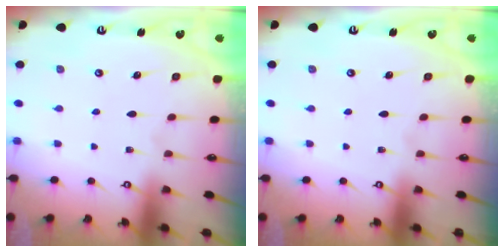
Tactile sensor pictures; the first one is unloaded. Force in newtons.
{"total": 0.0}